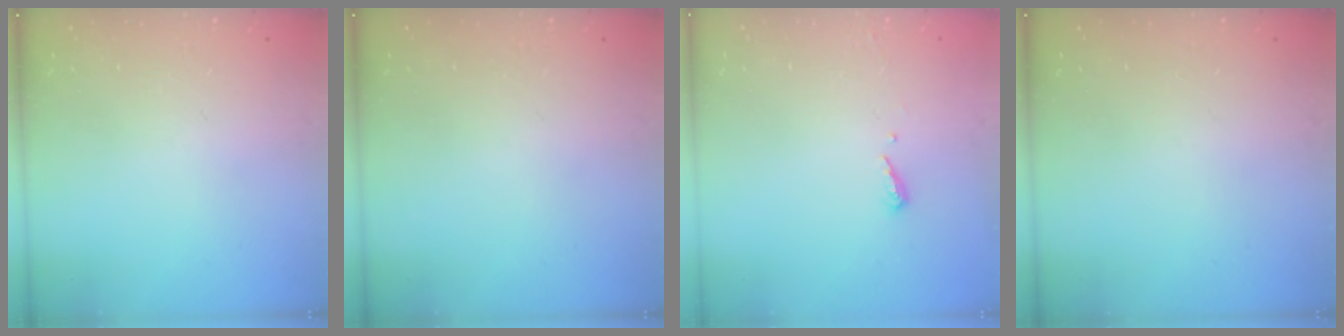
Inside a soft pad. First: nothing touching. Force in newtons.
{"total": 0.0}
{"total": 5.3, "press": 5.3, "slide": 0.5}
{"total": 0.0}